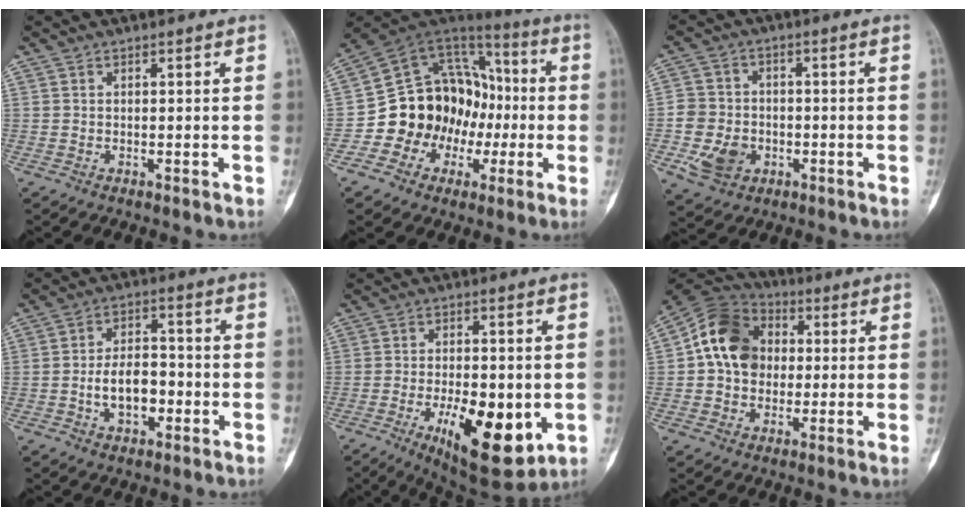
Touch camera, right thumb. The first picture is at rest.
{"total": 18.7, "force": [-3.6, 15.9, 9.2], "torque": [-0.083, 0.081, -0.058]}
{"total": 8.9, "force": [-2.7, 7.3, 4.2], "torque": [-0.059, 0.015, -0.044]}
{"total": 8.3, "force": [-2.2, 5.2, 6.2], "torque": [-0.079, 0.027, -0.039]}
{"total": 16.7, "force": [-4.7, 7.1, 14.3], "torque": [-0.199, -0.009, -0.054]}
{"total": 13.9, "force": [1.3, 11.3, 8.0], "torque": [-0.112, 0.023, 0.013]}